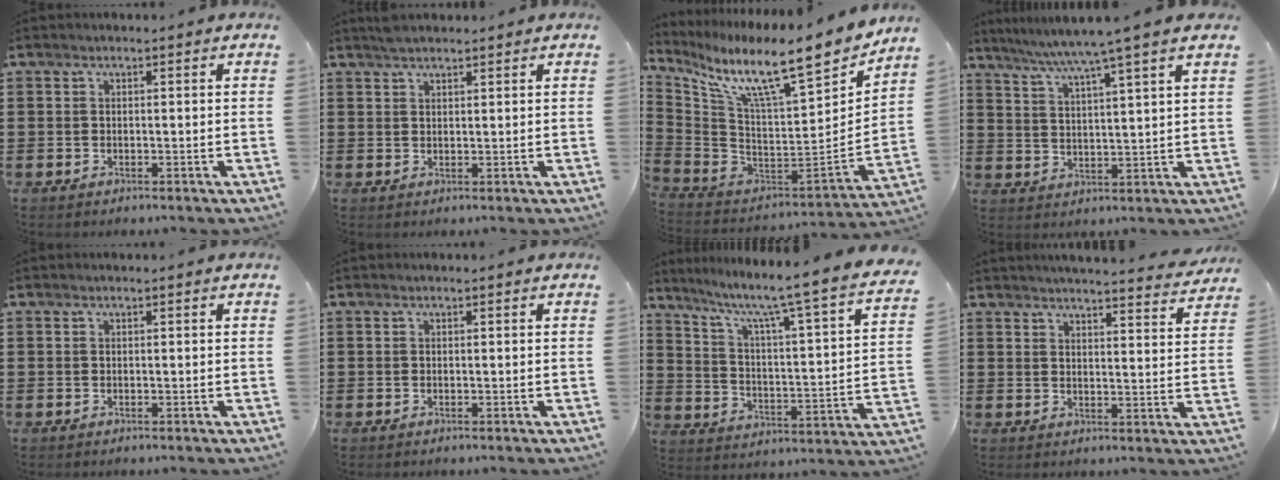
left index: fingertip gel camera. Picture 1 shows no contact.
{"total": 1.9, "force": [1.7, 0.4, 0.6], "torque": [-0.014, 0.000, 0.033]}
{"total": 13.3, "force": [9.6, 2.0, 8.9], "torque": [-0.170, -0.079, 0.152]}
{"total": 6.3, "force": [5.1, -1.4, 3.4], "torque": [-0.082, -0.027, 0.084]}
{"total": 0.0}
{"total": 0.0}
{"total": 6.7, "force": [5.3, -0.6, 4.1], "torque": [-0.095, -0.058, 0.072]}
{"total": 4.1, "force": [4.0, -0.4, 0.6], "torque": [-0.019, -0.026, 0.069]}